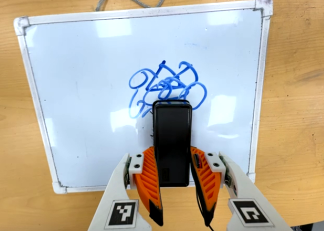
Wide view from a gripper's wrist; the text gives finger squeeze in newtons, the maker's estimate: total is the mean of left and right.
{"total": 5.9, "left": 4.2, "right": 7.6}